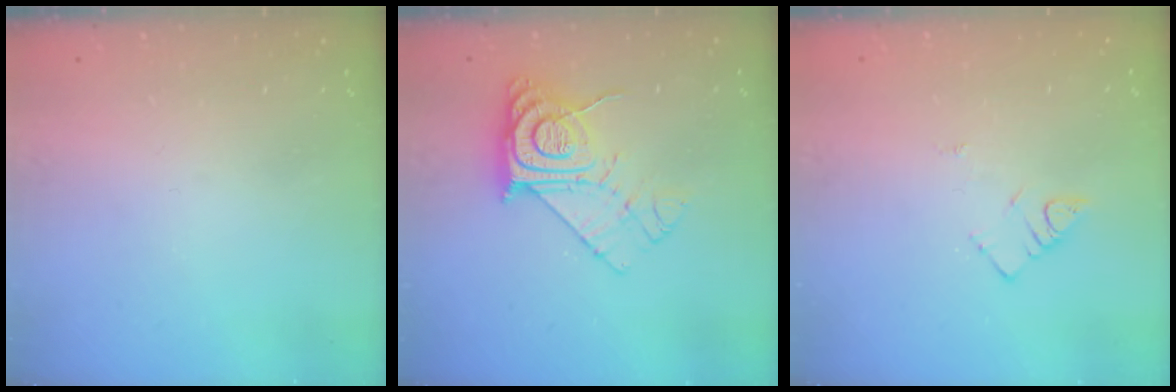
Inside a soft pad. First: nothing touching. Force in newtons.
{"total": 15.1, "press": 15.0, "slide": 1.6}
{"total": 4.3, "press": 4.2, "slide": 0.7}